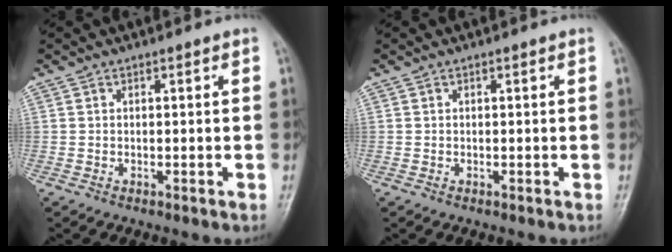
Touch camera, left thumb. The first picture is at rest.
{"total": 0.0}